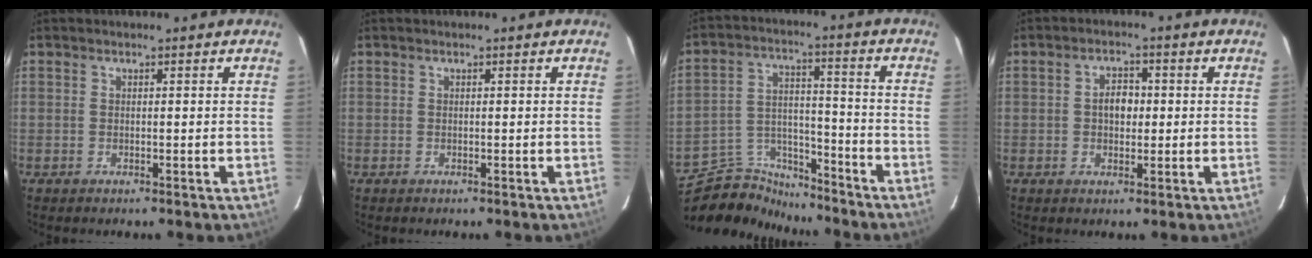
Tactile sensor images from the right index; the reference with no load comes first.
{"total": 0.0}
{"total": 9.2, "force": [-8.7, 3.1, 0.3], "torque": [-0.031, 0.023, -0.156]}
{"total": 3.8, "force": [0.1, 2.7, 2.6], "torque": [-0.043, 0.011, 0.002]}